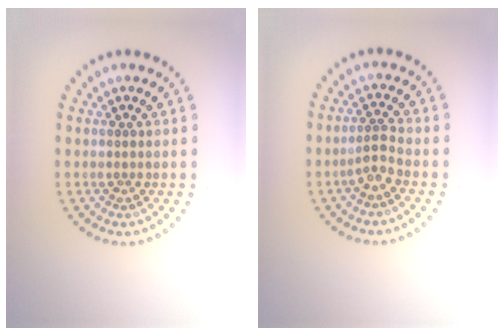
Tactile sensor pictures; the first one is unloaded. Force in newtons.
{"total": 1.8, "press": 1.3, "slide": 1.3}